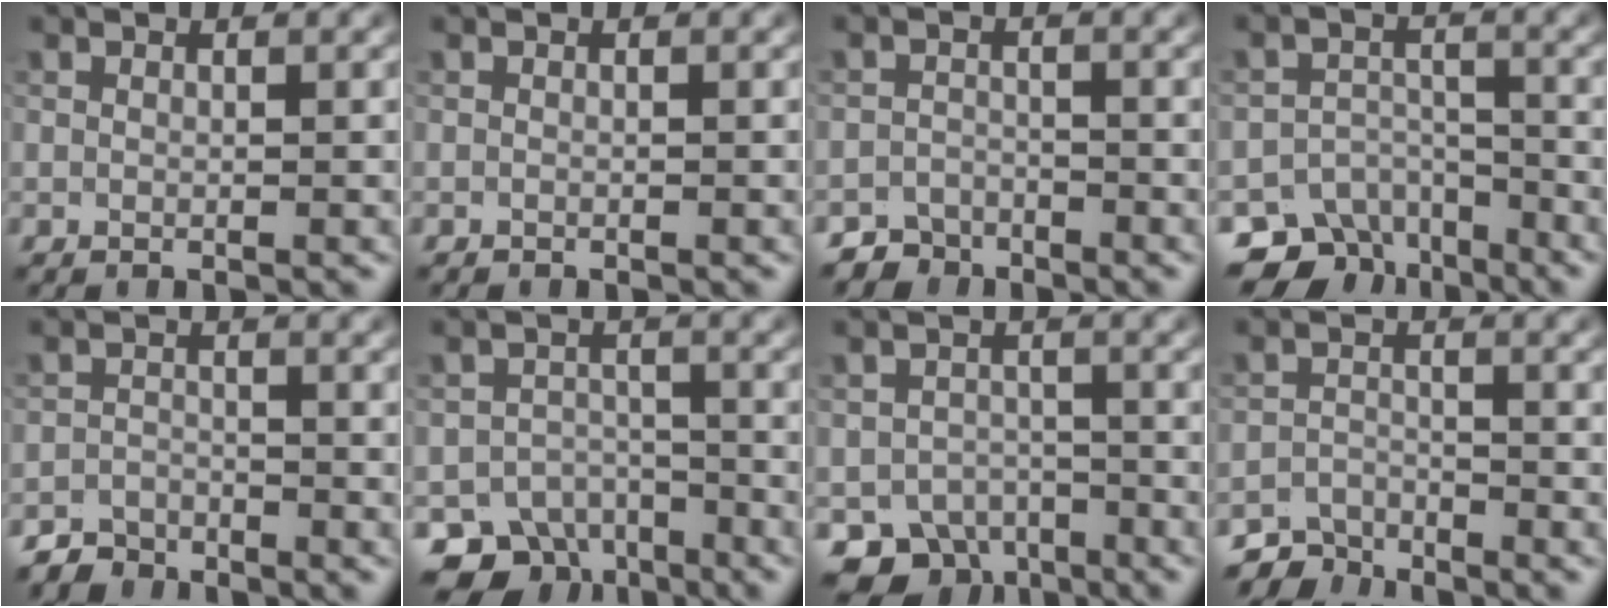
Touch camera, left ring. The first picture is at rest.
{"total": 0.0}
{"total": 3.3, "force": [-3.0, 1.4, -0.1], "torque": [0.013, 0.000, -0.049]}
{"total": 7.3, "force": [-5.6, 4.3, 1.6], "torque": [0.003, -0.006, -0.079]}
{"total": 2.5, "force": [-2.4, 0.8, 0.0], "torque": [0.007, 0.000, -0.046]}
{"total": 7.0, "force": [-5.6, 4.0, 1.3], "torque": [0.008, -0.011, -0.076]}
{"total": 5.6, "force": [-4.3, 3.4, 1.4], "torque": [-0.008, -0.017, -0.065]}
{"total": 4.2, "force": [-3.9, 1.4, 0.4], "torque": [-0.001, -0.007, -0.065]}